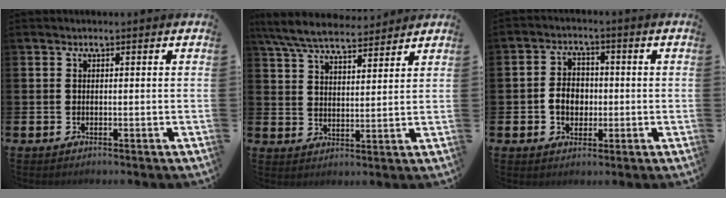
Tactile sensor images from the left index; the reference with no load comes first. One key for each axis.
{"total": 7.6, "fx": 7.0, "fy": 1.5, "fz": 2.4, "tx": -0.073, "ty": -0.028, "tz": 0.128}
{"total": 4.2, "fx": -0.6, "fy": 3.4, "fz": 2.4, "tx": -0.030, "ty": 0.003, "tz": -0.019}